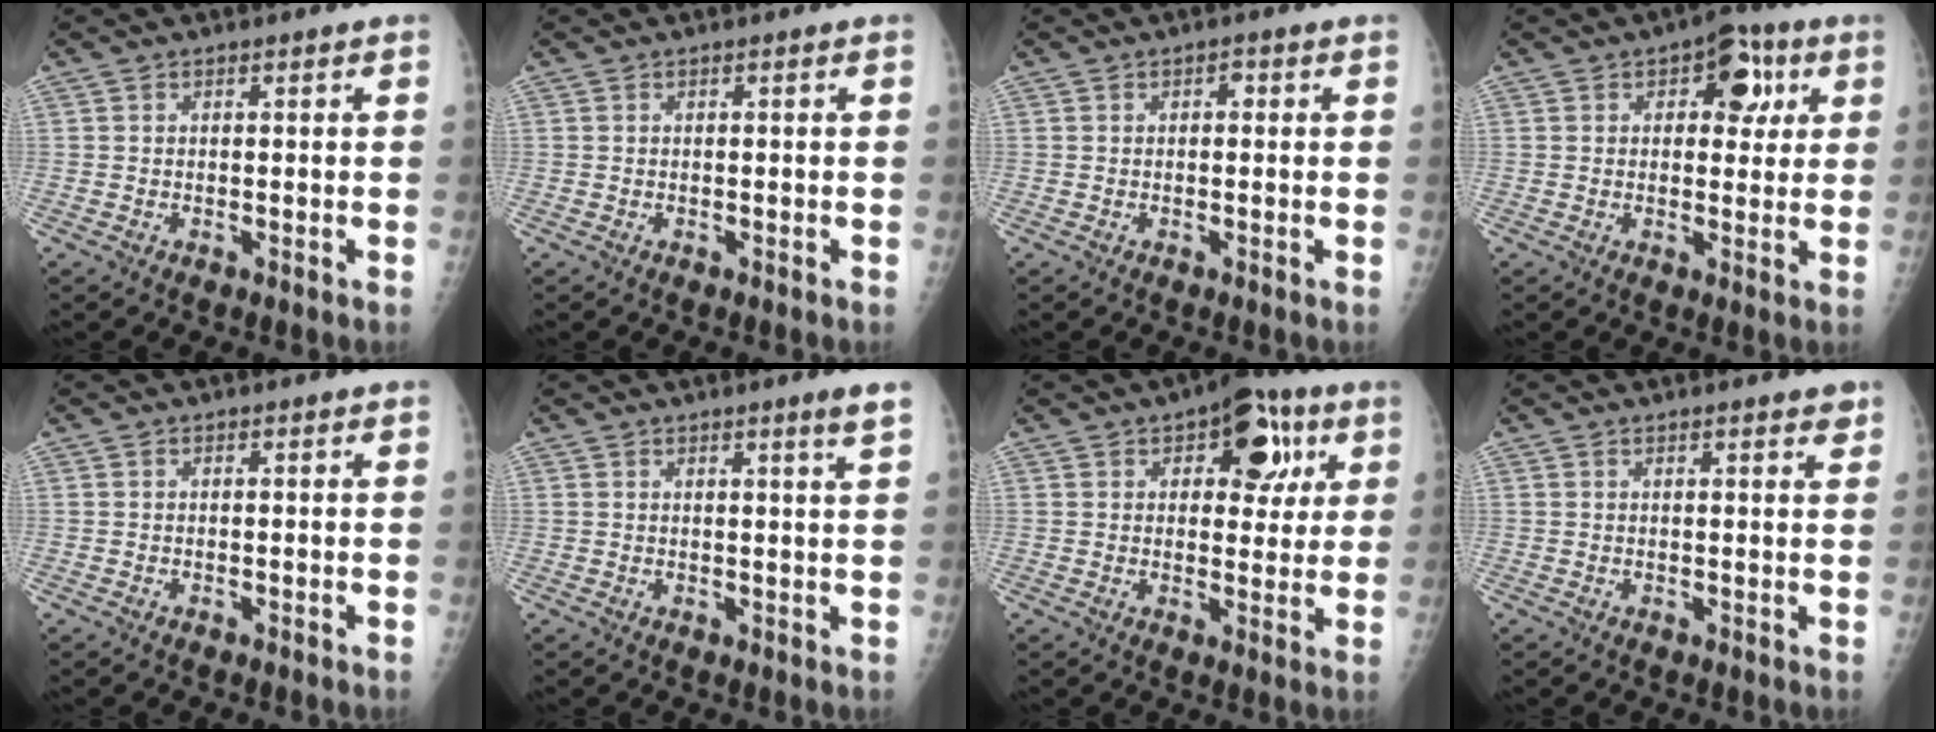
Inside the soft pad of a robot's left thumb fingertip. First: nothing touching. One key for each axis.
{"total": 0.0}
{"total": 1.1, "fx": 0.2, "fy": 0.7, "fz": 0.8, "tx": -0.002, "ty": 0.004, "tz": -0.002}
{"total": 8.3, "fx": 3.0, "fy": 5.0, "fz": 5.9, "tx": -0.031, "ty": -0.002, "tz": 0.030}
{"total": 0.0}
{"total": 2.6, "fx": 1.8, "fy": -0.6, "fz": 1.8, "tx": -0.025, "ty": -0.017, "tz": 0.027}
{"total": 12.1, "fx": 5.0, "fy": 6.7, "fz": 8.7, "tx": -0.063, "ty": -0.004, "tz": 0.061}
{"total": 2.8, "fx": 2.3, "fy": 0.7, "fz": 1.5, "tx": -0.007, "ty": -0.007, "tz": 0.027}